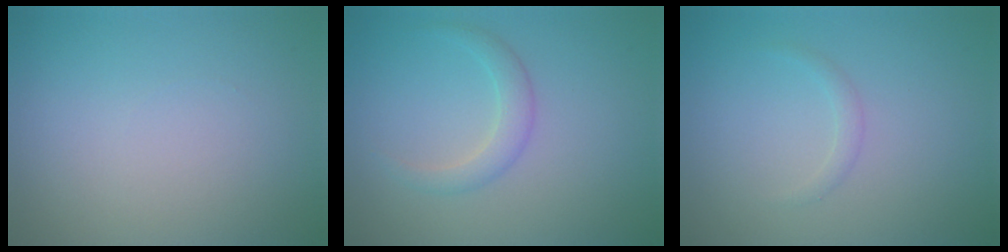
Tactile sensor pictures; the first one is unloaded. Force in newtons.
{"total": 1.9, "press": 1.9, "slide": 0.0}
{"total": 0.8, "press": 0.8, "slide": 0.1}